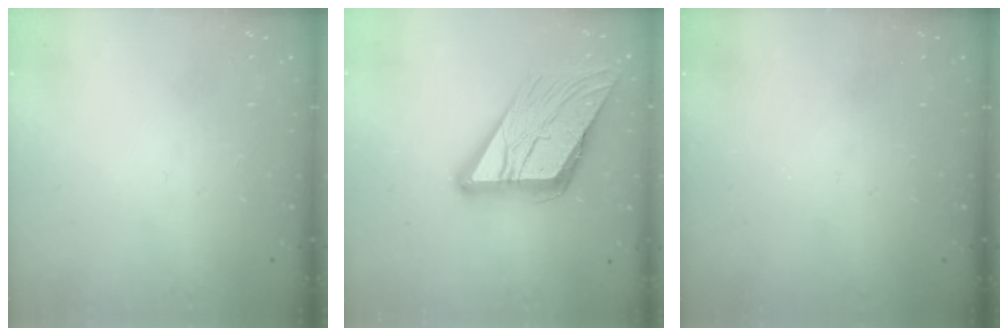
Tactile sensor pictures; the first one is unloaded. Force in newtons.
{"total": 17.4, "press": 17.3, "slide": 1.3}
{"total": 0.0}